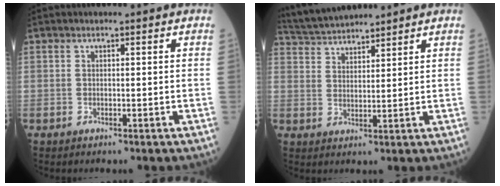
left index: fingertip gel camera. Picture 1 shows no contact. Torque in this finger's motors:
{"motor_torque": [-0.25, -0.57, 0.00, 0.01]}